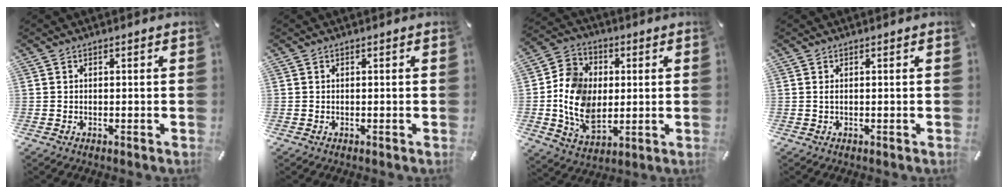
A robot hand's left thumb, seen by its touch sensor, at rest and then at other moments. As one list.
[{"total": 0.0}, {"total": 12.8, "force": [-0.6, 10.2, 7.8], "torque": [-0.187, 0.015, -0.008]}, {"total": 0.8, "force": [0.0, 0.1, 0.8], "torque": [-0.016, -0.001, 0.001]}]